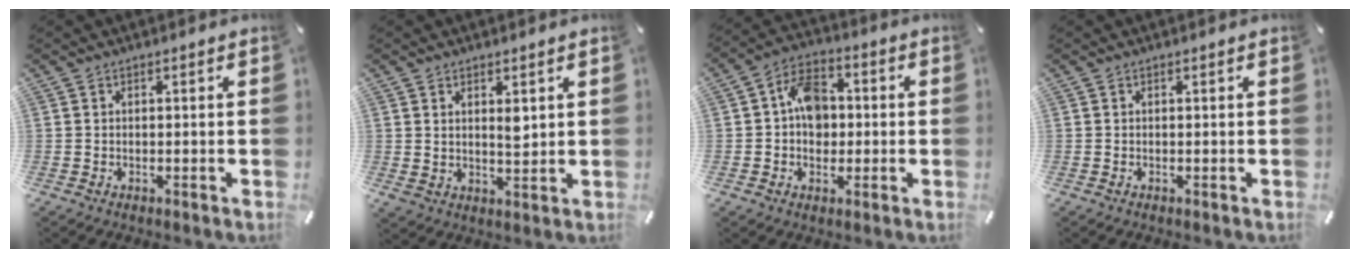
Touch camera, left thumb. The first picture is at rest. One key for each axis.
{"total": 4.6, "fx": 2.4, "fy": 2.5, "fz": 3.0, "tx": -0.041, "ty": -0.017, "tz": 0.038}
{"total": 9.0, "fx": 0.4, "fy": 7.1, "fz": 5.5, "tx": -0.086, "ty": 0.014, "tz": 0.010}
{"total": 0.0}